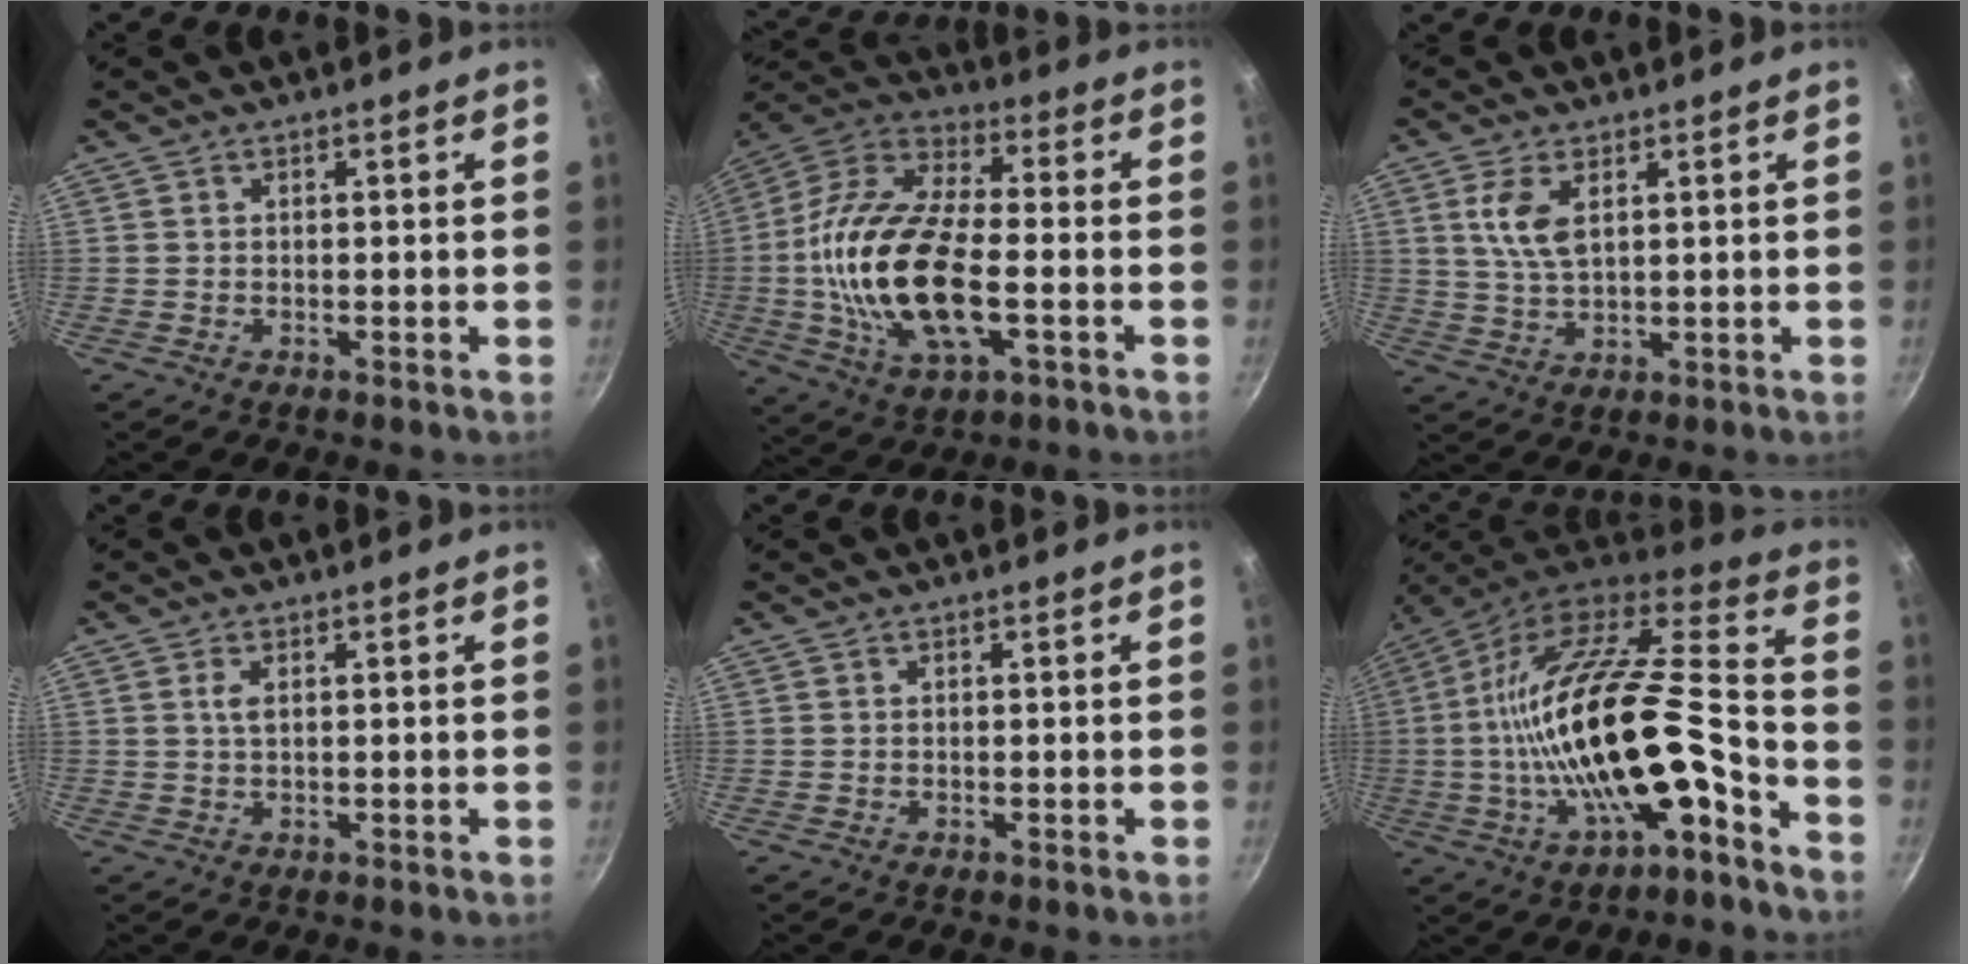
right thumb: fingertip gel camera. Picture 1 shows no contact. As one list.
[{"total": 22.0, "force": [-3.3, 10.1, 19.3], "torque": [-0.375, 0.022, -0.076]}, {"total": 6.4, "force": [2.2, 3.1, 5.2], "torque": [-0.101, -0.010, 0.045]}, {"total": 1.7, "force": [0.6, 0.8, 1.4], "torque": [-0.028, -0.001, 0.011]}, {"total": 0.0}, {"total": 24.9, "force": [-7.8, 8.8, 21.9], "torque": [-0.362, 0.042, -0.136]}]